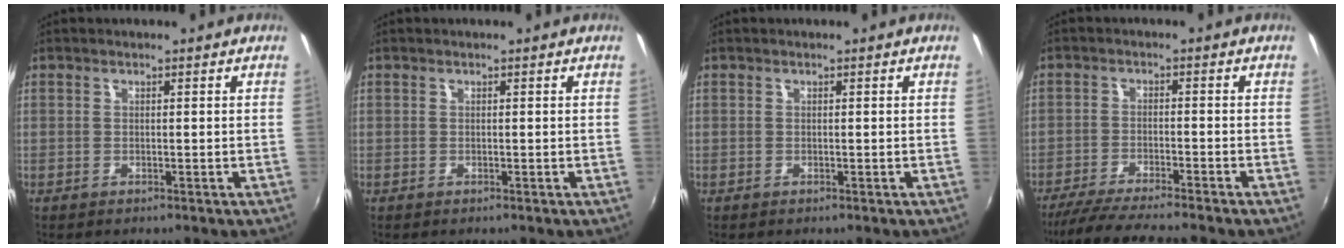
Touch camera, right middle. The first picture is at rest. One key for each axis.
{"total": 0.0}
{"total": 0.0}
{"total": 10.2, "fx": -9.0, "fy": -0.7, "fz": 4.7, "tx": -0.107, "ty": -0.021, "tz": -0.152}